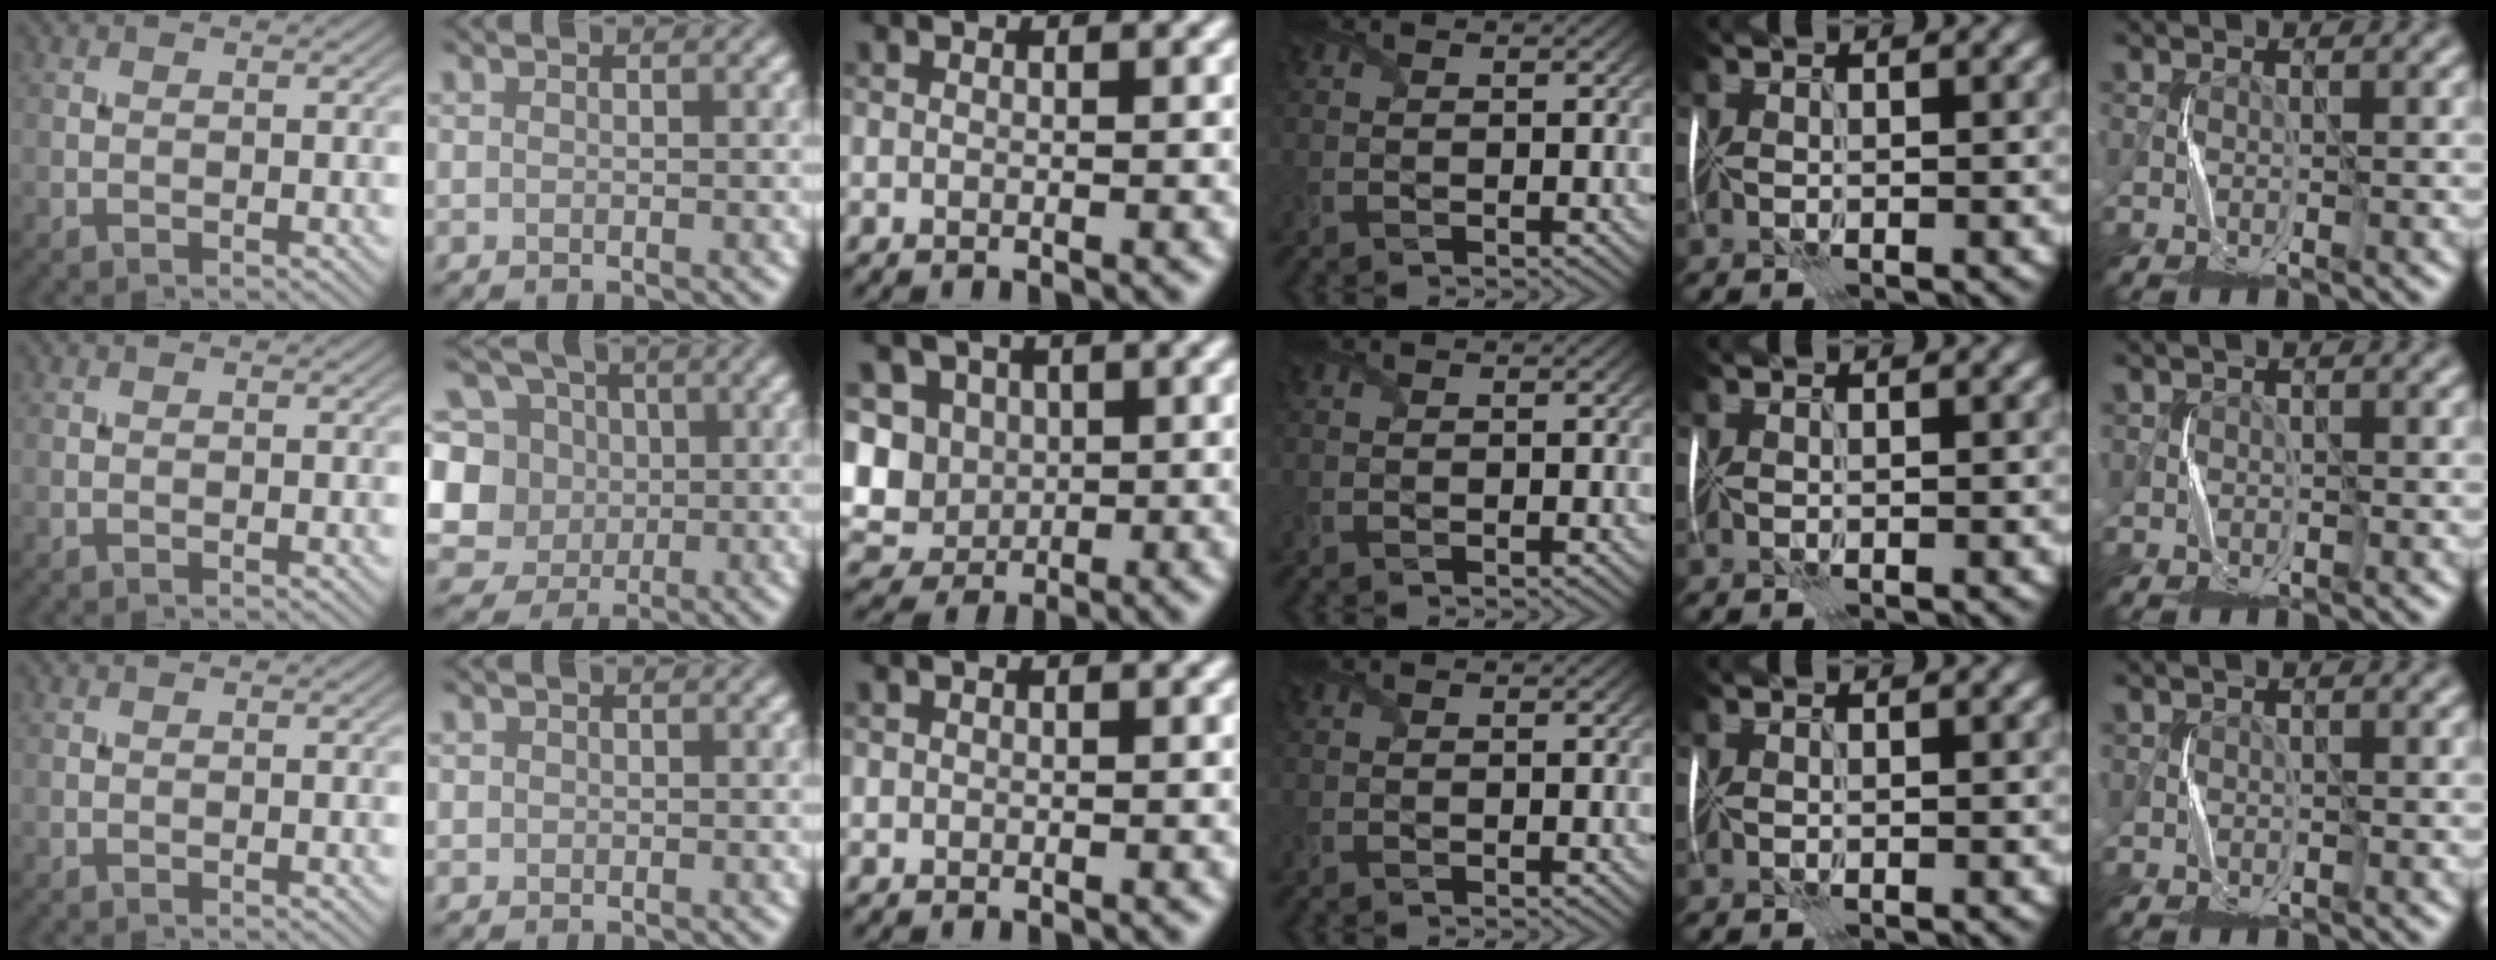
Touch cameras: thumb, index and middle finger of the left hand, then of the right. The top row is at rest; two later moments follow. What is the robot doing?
{"motion": "fold", "object": "shipping label"}